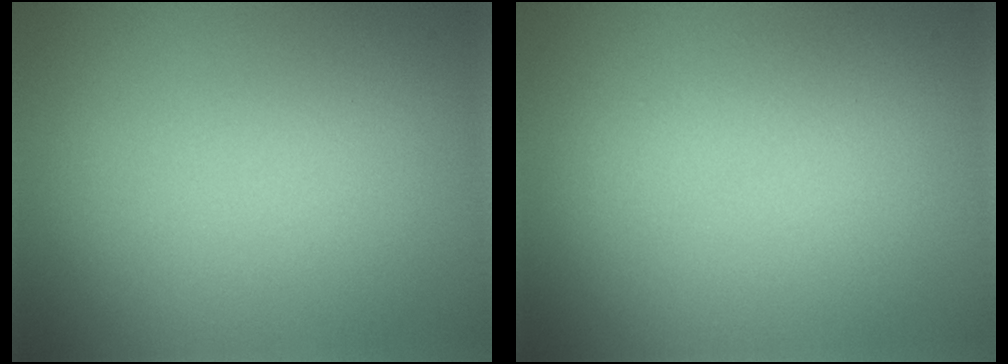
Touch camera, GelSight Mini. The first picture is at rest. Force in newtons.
{"total": 0.8, "press": 0.8, "slide": 0.0}